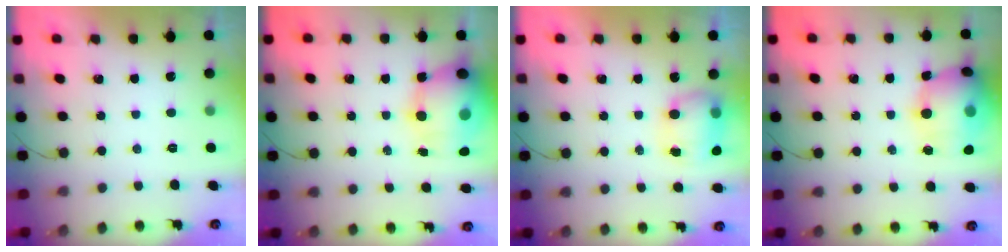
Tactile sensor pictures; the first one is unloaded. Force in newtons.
{"total": 16.9, "press": 16.3, "slide": 4.5}
{"total": 7.2, "press": 7.1, "slide": 1.5}
{"total": 17.3, "press": 16.9, "slide": 3.5}